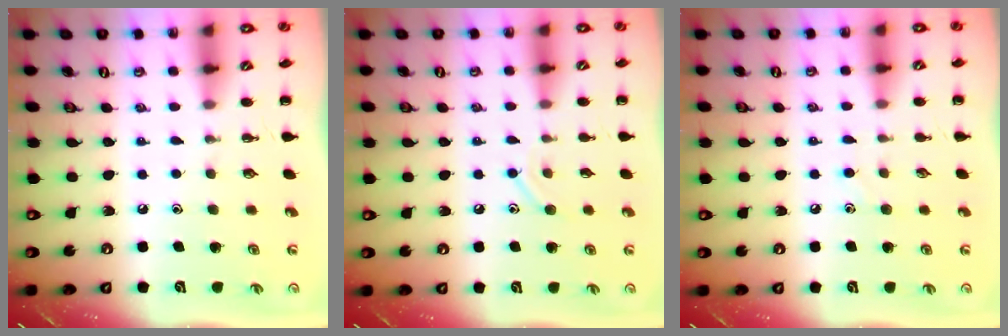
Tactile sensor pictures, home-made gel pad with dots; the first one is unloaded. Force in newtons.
{"total": 7.2, "press": 7.1, "slide": 1.5}
{"total": 4.5, "press": 4.3, "slide": 1.4}